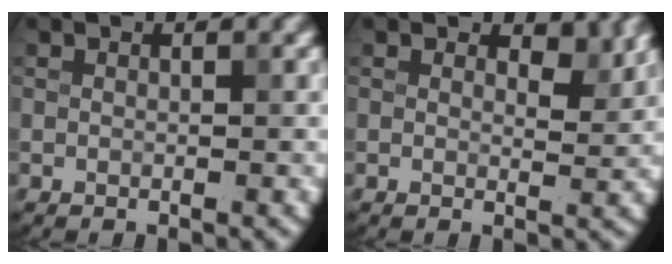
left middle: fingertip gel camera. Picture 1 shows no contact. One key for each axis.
{"total": 1.6, "fx": 1.1, "fy": 0.7, "fz": 0.8, "tx": -0.011, "ty": -0.009, "tz": 0.013}